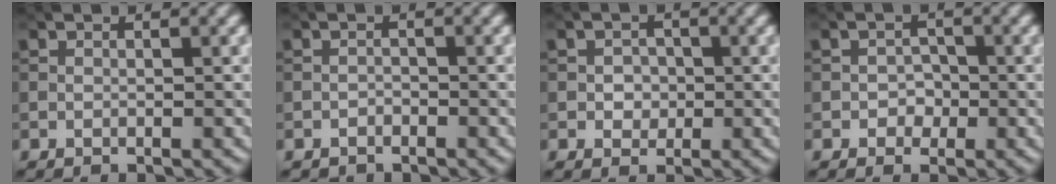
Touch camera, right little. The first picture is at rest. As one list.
[{"total": 0.9, "force": [-0.8, 0.5, 0.0], "torque": [0.003, 0.003, -0.016]}, {"total": 1.6, "force": [-0.1, 1.4, 0.7], "torque": [-0.009, 0.000, -0.004]}, {"total": 1.5, "force": [-0.5, 1.4, 0.5], "torque": [-0.001, 0.003, -0.011]}]